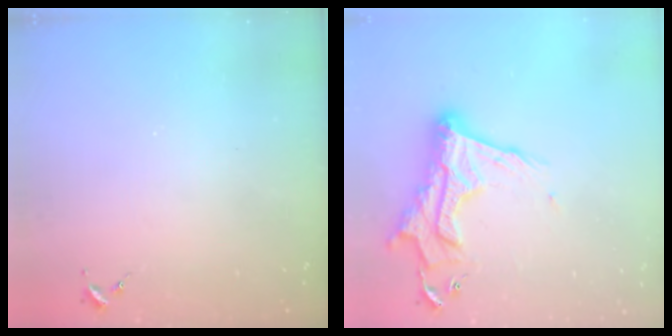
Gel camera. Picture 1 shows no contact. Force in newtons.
{"total": 19.0, "press": 18.9, "slide": 1.5}